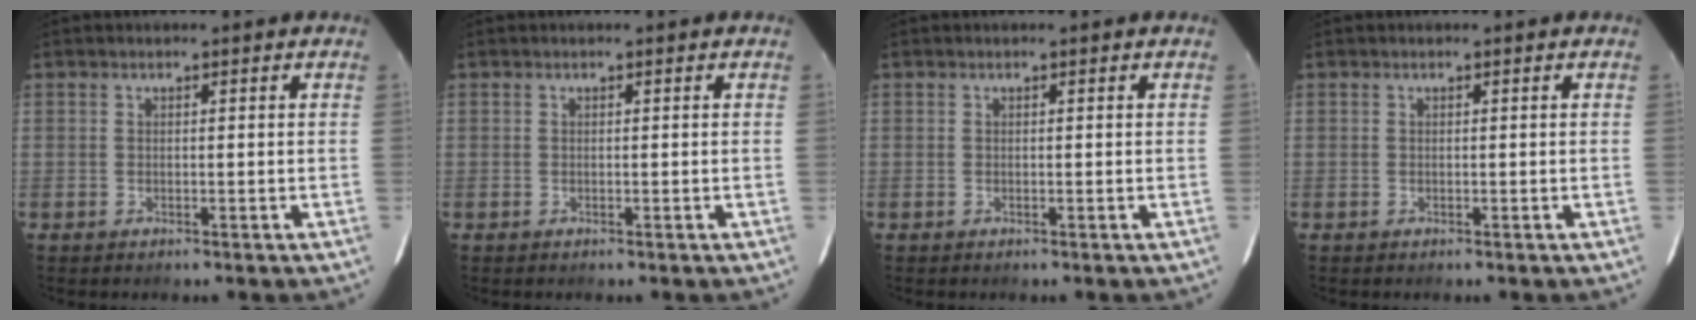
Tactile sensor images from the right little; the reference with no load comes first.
{"total": 0.0}
{"total": 0.0}
{"total": 0.0}